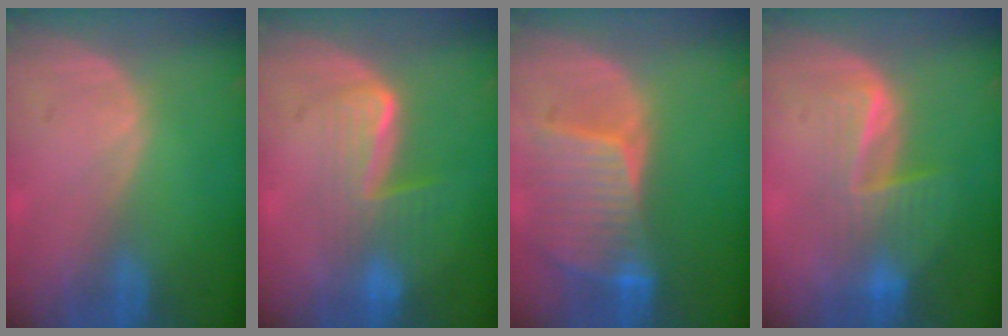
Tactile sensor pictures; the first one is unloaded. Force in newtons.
{"total": 6.6, "press": 5.9, "slide": 3.0}
{"total": 8.5, "press": 7.8, "slide": 3.5}
{"total": 6.8, "press": 6.3, "slide": 2.4}